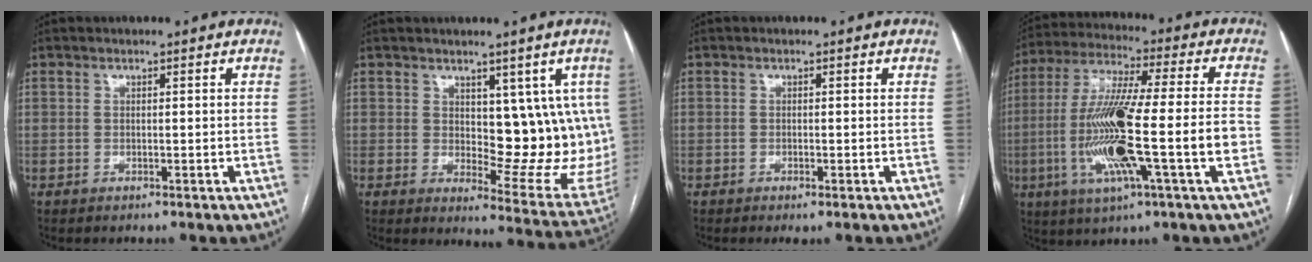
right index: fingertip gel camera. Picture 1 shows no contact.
{"total": 13.0, "force": [2.3, 6.3, 11.1], "torque": [-0.114, -0.009, 0.042]}
{"total": 1.1, "force": [-0.7, 0.1, 0.9], "torque": [-0.014, -0.003, -0.010]}
{"total": 18.5, "force": [-4.0, 0.7, 18.0], "torque": [-0.347, -0.007, -0.072]}